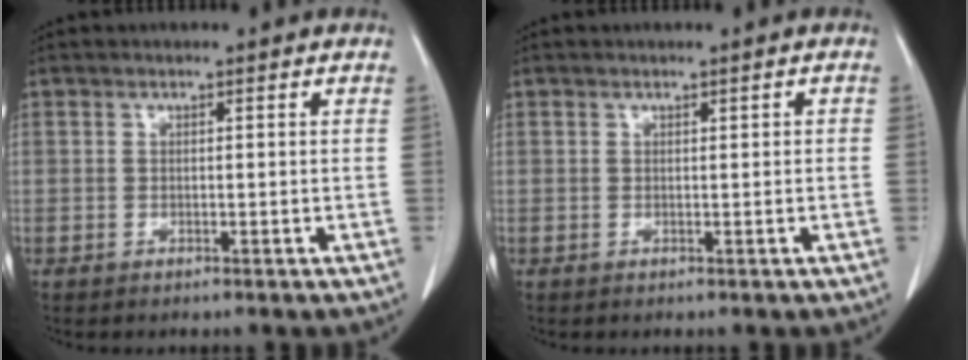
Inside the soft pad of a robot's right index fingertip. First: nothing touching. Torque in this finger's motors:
{"motor_torque": [-0.29, 0.11, -0.03, -0.01]}